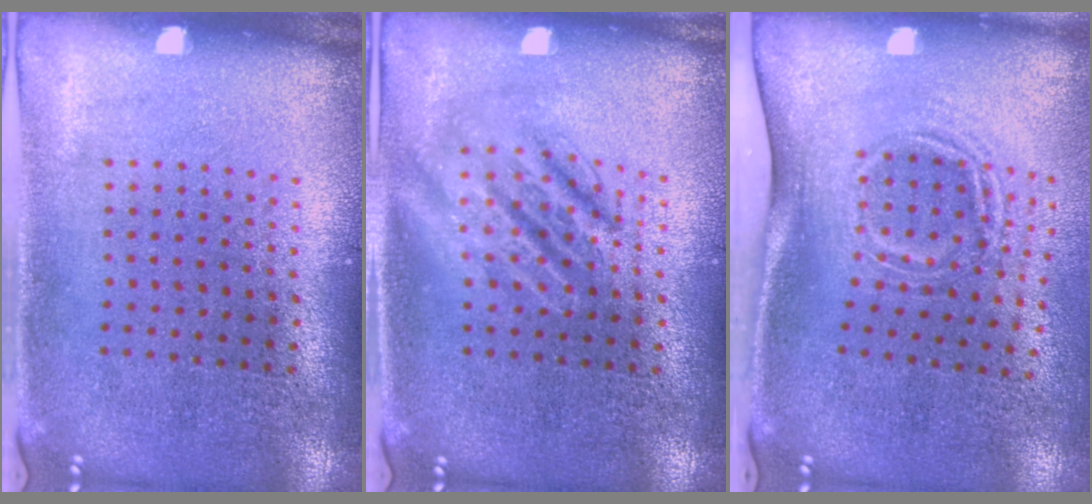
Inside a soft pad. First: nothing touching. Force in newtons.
{"total": 2.8, "press": 2.8, "slide": 0.3}
{"total": 1.9, "press": 1.3, "slide": 1.4}